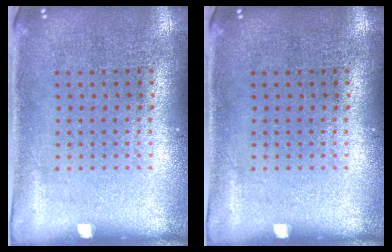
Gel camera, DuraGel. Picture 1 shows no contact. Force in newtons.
{"total": 0.0}